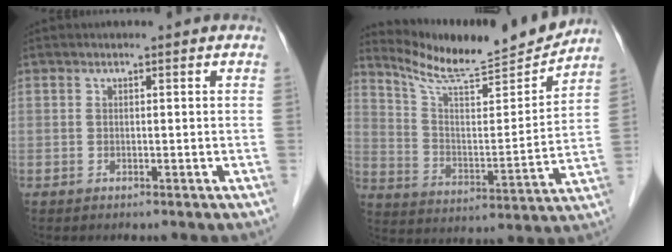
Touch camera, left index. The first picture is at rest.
{"total": 15.7, "force": [15.0, -0.5, 4.4], "torque": [-0.089, -0.025, 0.248]}